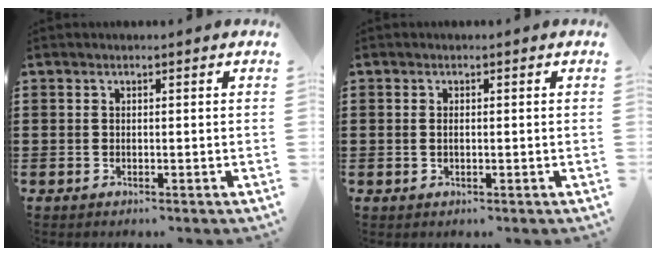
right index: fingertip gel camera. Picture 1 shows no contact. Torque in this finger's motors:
{"motor_torque": [1.15, 0.99, 0.03, -0.01]}